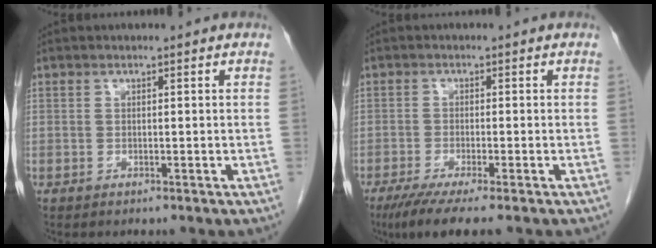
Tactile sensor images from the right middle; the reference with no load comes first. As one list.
[{"total": 6.1, "force": [-4.3, 0.1, 4.2], "torque": [-0.066, -0.016, -0.073]}]